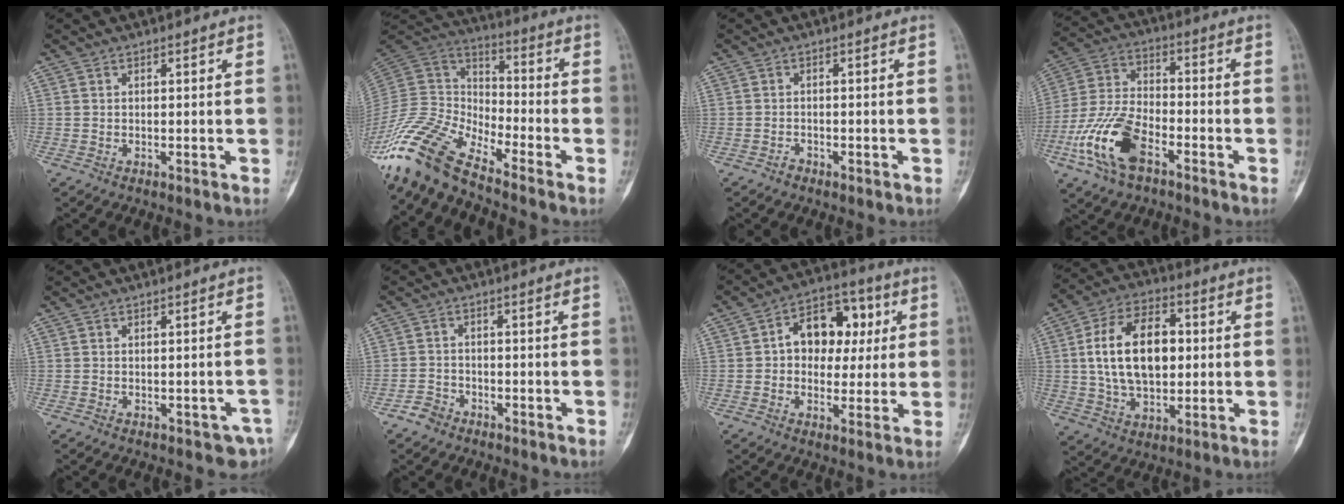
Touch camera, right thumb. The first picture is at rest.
{"total": 14.5, "force": [-12.4, 3.6, 6.6], "torque": [-0.137, 0.077, -0.254]}
{"total": 1.1, "force": [-0.9, 0.6, 0.1], "torque": [0.002, 0.004, -0.018]}
{"total": 14.4, "force": [-6.8, 7.2, 10.4], "torque": [-0.222, 0.028, -0.132]}
{"total": 3.3, "force": [-1.5, 2.0, 2.1], "torque": [-0.011, 0.010, -0.013]}
{"total": 2.8, "force": [-2.1, 1.8, 0.4], "torque": [-0.005, 0.017, -0.039]}
{"total": 12.8, "force": [2.2, 9.2, 8.6], "torque": [-0.077, 0.019, 0.026]}
{"total": 17.3, "force": [1.8, 10.6, 13.5], "torque": [-0.213, 0.013, 0.031]}